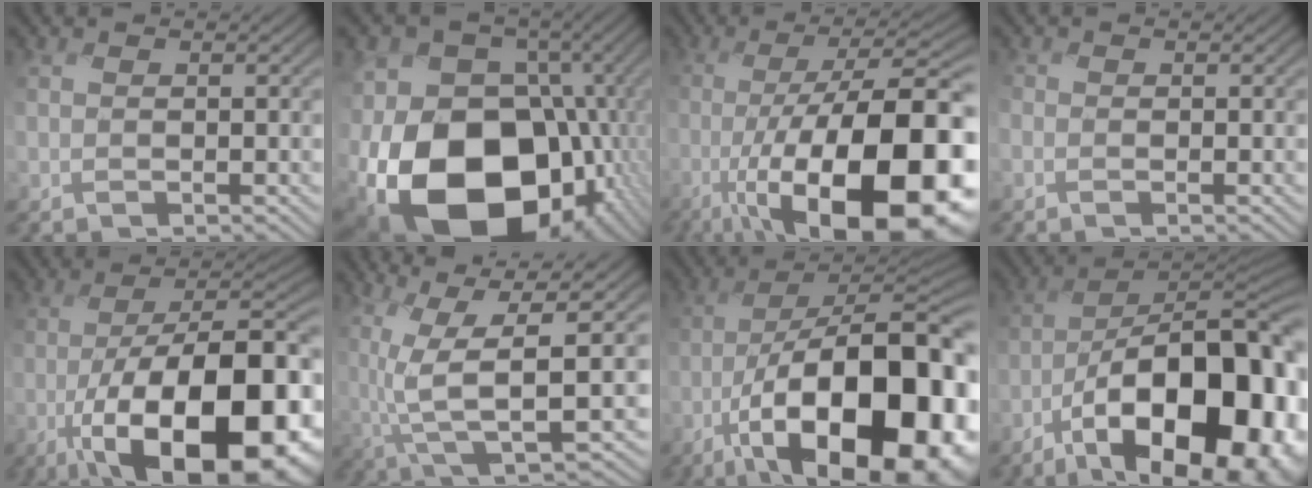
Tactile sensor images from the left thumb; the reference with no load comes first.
{"total": 22.6, "force": [-8.9, 15.1, 14.2], "torque": [-0.314, -0.035, -0.139]}
{"total": 18.8, "force": [-7.6, 5.9, 16.1], "torque": [-0.238, -0.011, -0.126]}
{"total": 0.9, "force": [-0.7, 0.5, -0.3], "torque": [0.009, -0.003, -0.014]}
{"total": 19.6, "force": [-8.3, 7.8, 15.9], "torque": [-0.238, -0.011, -0.137]}
{"total": 8.3, "force": [-0.4, 2.5, 7.9], "torque": [-0.181, -0.012, -0.009]}
{"total": 21.1, "force": [-8.7, 8.6, 17.2], "torque": [-0.241, -0.009, -0.137]}
{"total": 20.4, "force": [-9.5, 9.3, 15.5], "torque": [-0.213, -0.018, -0.142]}